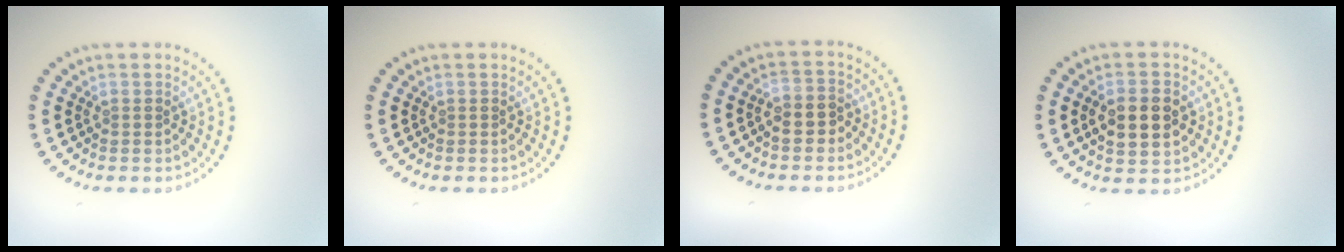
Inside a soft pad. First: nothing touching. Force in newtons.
{"total": 0.0}
{"total": 1.6, "press": 1.5, "slide": 0.5}
{"total": 4.6, "press": 4.6, "slide": 0.3}